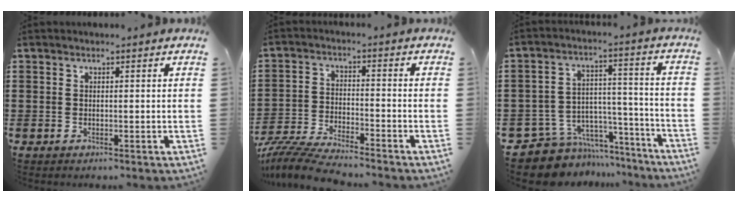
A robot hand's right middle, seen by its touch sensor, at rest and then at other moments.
{"total": 6.7, "force": [-6.4, 0.2, 1.9], "torque": [-0.053, -0.007, -0.128]}
{"total": 8.8, "force": [-7.6, 4.2, 1.5], "torque": [-0.041, 0.012, -0.142]}